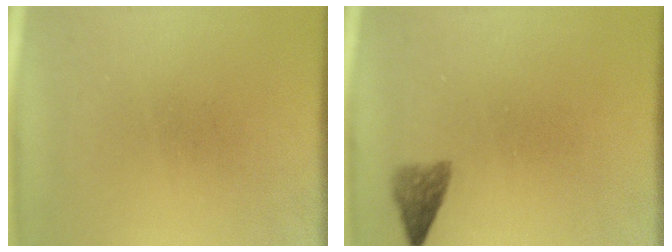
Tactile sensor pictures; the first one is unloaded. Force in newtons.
{"total": 2.3}